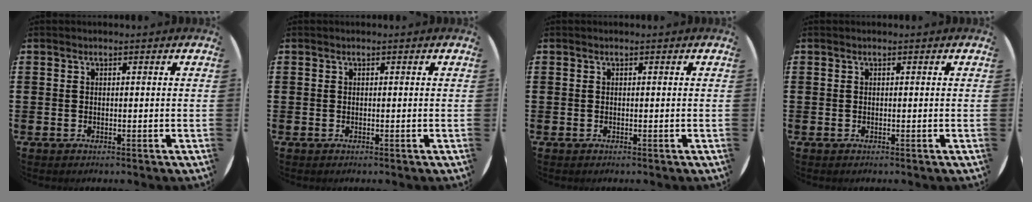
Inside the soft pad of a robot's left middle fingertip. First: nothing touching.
{"total": 0.0}
{"total": 0.0}
{"total": 0.0}